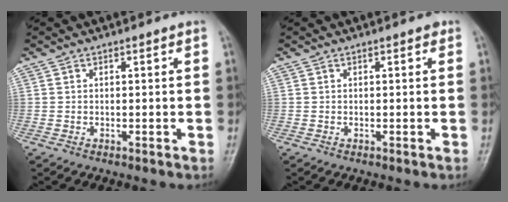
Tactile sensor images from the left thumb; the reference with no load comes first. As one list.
[{"total": 0.5, "force": [0.1, 0.4, 0.3], "torque": [0.005, 0.002, -0.003]}]